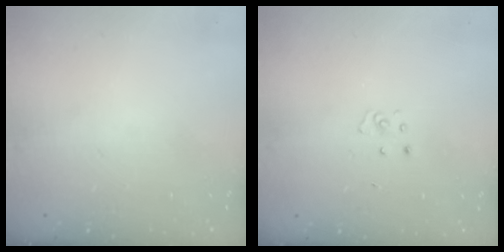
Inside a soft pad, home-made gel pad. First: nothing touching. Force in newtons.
{"total": 2.7, "press": 2.7, "slide": 0.3}